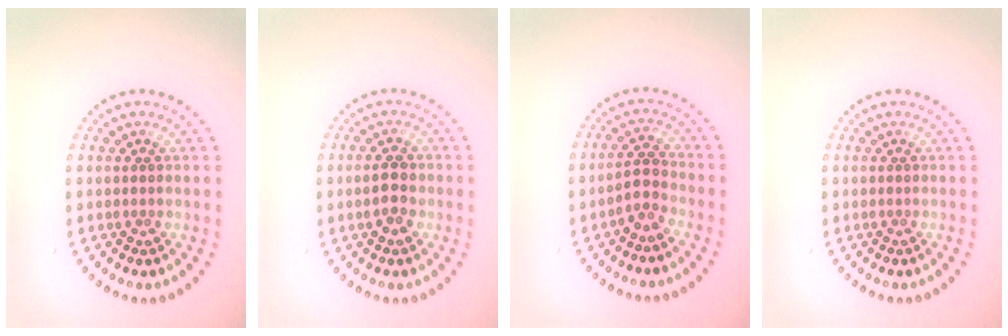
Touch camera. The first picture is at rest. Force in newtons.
{"total": 2.2, "press": 2.2, "slide": 0.2}
{"total": 1.7, "press": 1.5, "slide": 0.9}
{"total": 0.0}